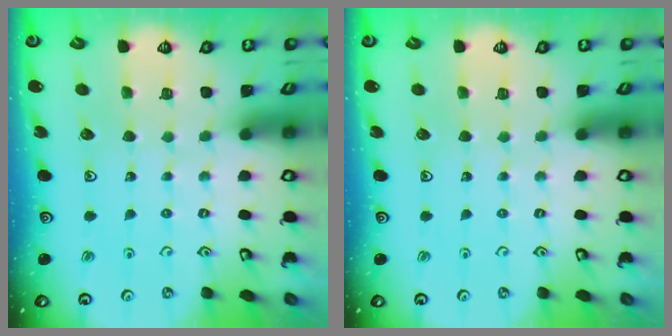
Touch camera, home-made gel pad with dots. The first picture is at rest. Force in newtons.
{"total": 0.0}